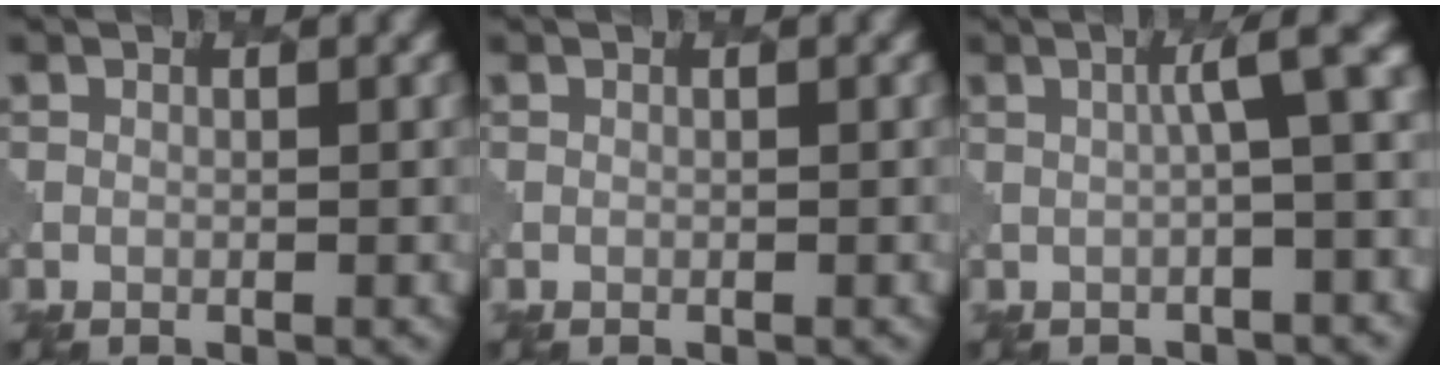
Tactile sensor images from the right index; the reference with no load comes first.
{"total": 0.0}
{"total": 5.2, "force": [0.6, 1.2, 5.0], "torque": [-0.052, 0.017, 0.004]}